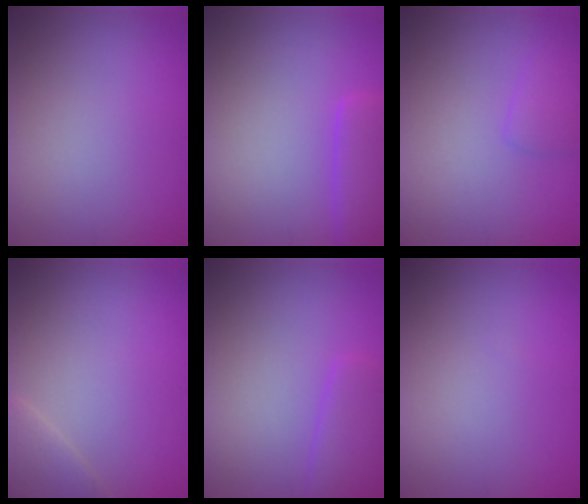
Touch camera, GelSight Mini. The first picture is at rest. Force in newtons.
{"total": 3.1, "press": 3.1, "slide": 0.3}
{"total": 1.5, "press": 1.5, "slide": 0.1}
{"total": 2.0, "press": 2.0, "slide": 0.2}
{"total": 2.5, "press": 2.5, "slide": 0.3}
{"total": 0.0}